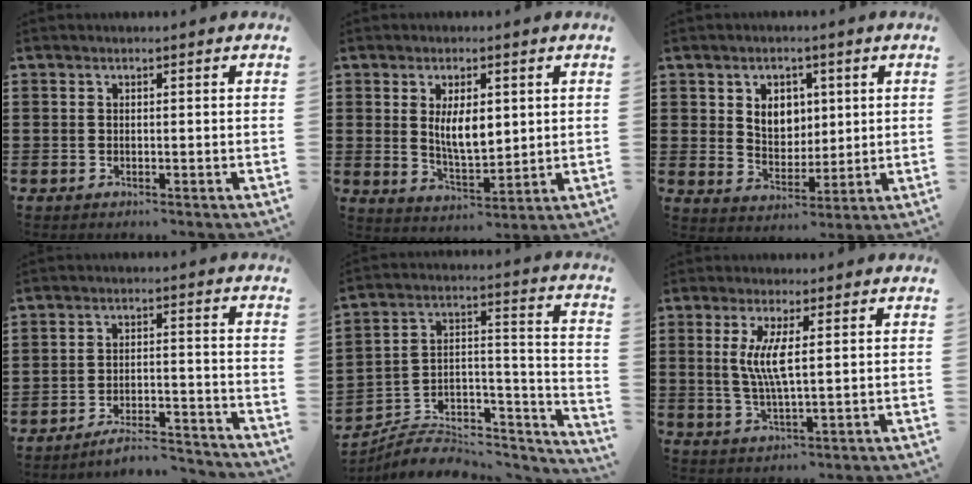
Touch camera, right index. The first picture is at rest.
{"total": 6.3, "force": [1.4, 2.8, 5.5], "torque": [-0.095, 0.000, 0.019]}
{"total": 5.0, "force": [1.7, 4.1, 2.4], "torque": [-0.055, 0.011, 0.028]}
{"total": 5.4, "force": [-5.1, 0.3, 1.5], "torque": [-0.032, -0.003, -0.102]}
{"total": 5.1, "force": [-3.9, 3.1, 1.2], "torque": [-0.020, 0.002, -0.074]}
{"total": 5.9, "force": [1.2, 0.9, 5.7], "torque": [-0.120, -0.005, 0.016]}